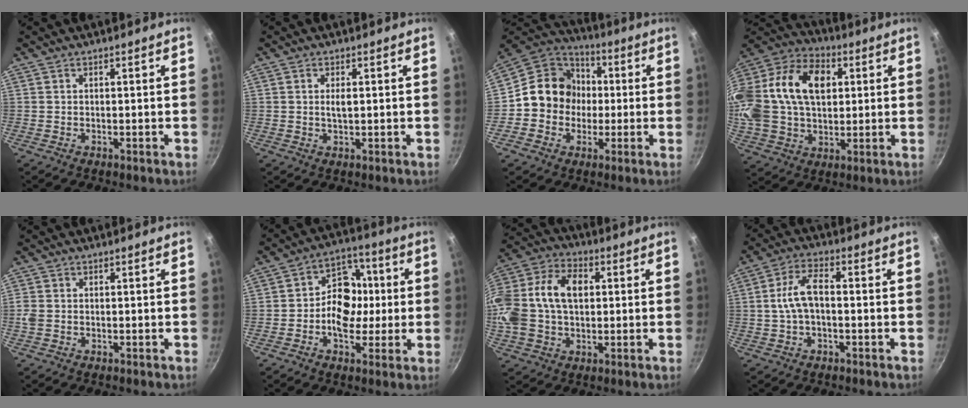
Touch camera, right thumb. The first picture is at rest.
{"total": 2.1, "force": [0.3, 0.8, 1.9], "torque": [-0.033, 0.000, 0.007]}
{"total": 13.5, "force": [-0.4, 12.2, 5.7], "torque": [-0.055, 0.031, -0.024]}
{"total": 26.5, "force": [5.5, 18.4, 18.2], "torque": [-0.363, 0.029, 0.087]}
{"total": 1.8, "force": [-0.4, 1.5, 1.0], "torque": [-0.022, 0.001, -0.009]}
{"total": 12.1, "force": [-0.3, 9.1, 7.9], "torque": [-0.077, 0.019, -0.023]}
{"total": 19.8, "force": [1.8, 13.8, 14.0], "torque": [-0.279, 0.040, 0.022]}
{"total": 7.1, "force": [-0.4, 3.7, 6.0], "torque": [-0.114, 0.028, -0.012]}